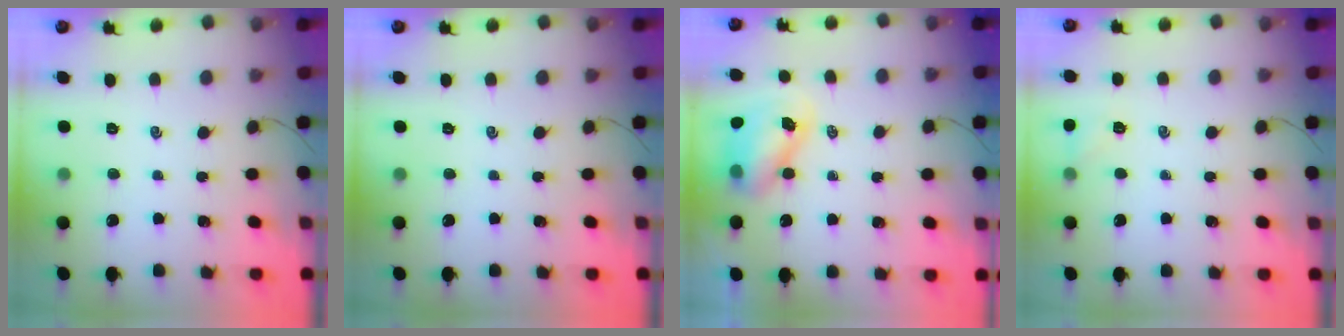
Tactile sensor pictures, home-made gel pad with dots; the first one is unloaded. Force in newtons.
{"total": 0.0}
{"total": 8.6, "press": 8.4, "slide": 1.9}
{"total": 5.5, "press": 5.3, "slide": 1.5}